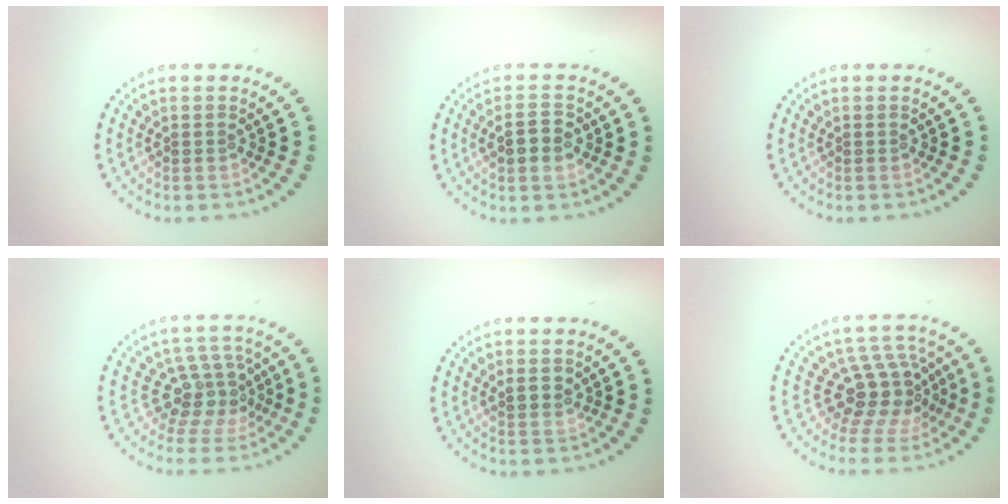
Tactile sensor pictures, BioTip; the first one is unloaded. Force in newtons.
{"total": 2.8, "press": 2.7, "slide": 0.3}
{"total": 0.0}
{"total": 3.8, "press": 2.7, "slide": 2.6}
{"total": 1.1, "press": 1.0, "slide": 0.5}
{"total": 4.3, "press": 3.2, "slide": 2.9}